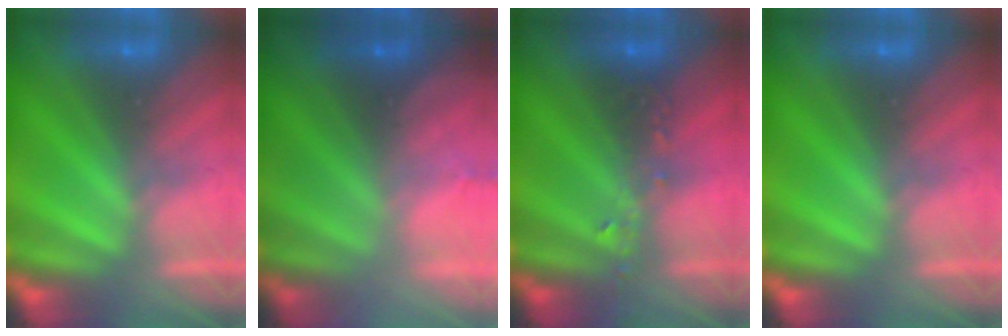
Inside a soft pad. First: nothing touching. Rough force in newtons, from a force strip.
{"total": 7.8}
{"total": 2.4}
{"total": 0.0}